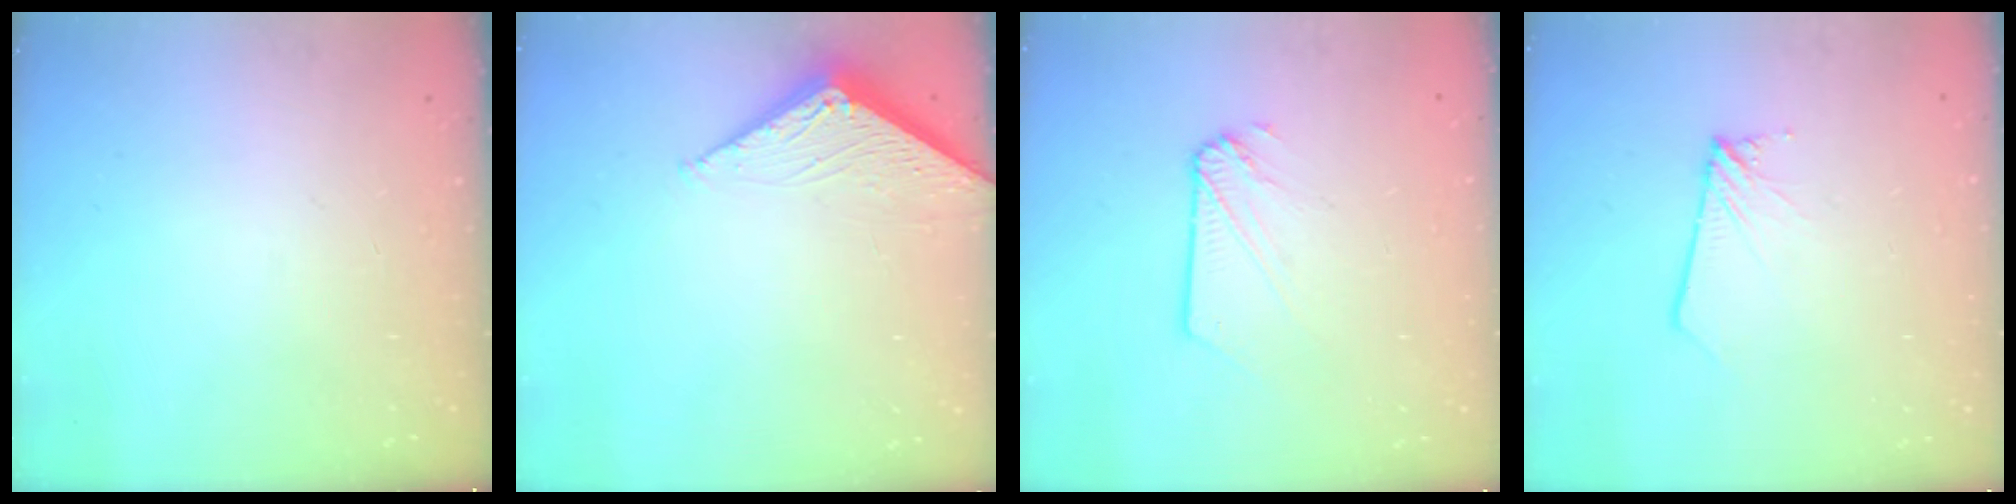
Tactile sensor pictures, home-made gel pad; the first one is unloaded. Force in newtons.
{"total": 4.0, "press": 3.9, "slide": 0.5}
{"total": 4.0, "press": 4.0, "slide": 0.2}
{"total": 2.0, "press": 2.0, "slide": 0.1}